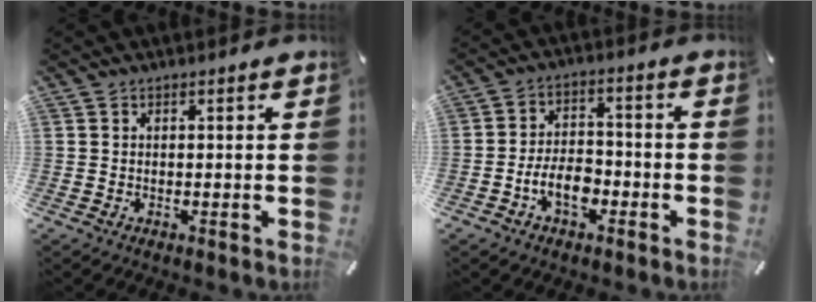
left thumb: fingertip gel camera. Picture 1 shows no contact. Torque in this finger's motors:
{"motor_torque": [0.44, 0.44, 0.50, 0.25, 0.03]}